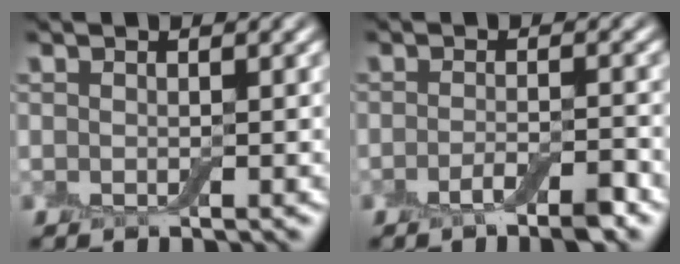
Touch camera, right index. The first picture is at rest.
{"total": 2.8, "force": [-1.7, 0.6, 2.2], "torque": [-0.036, -0.001, -0.035]}